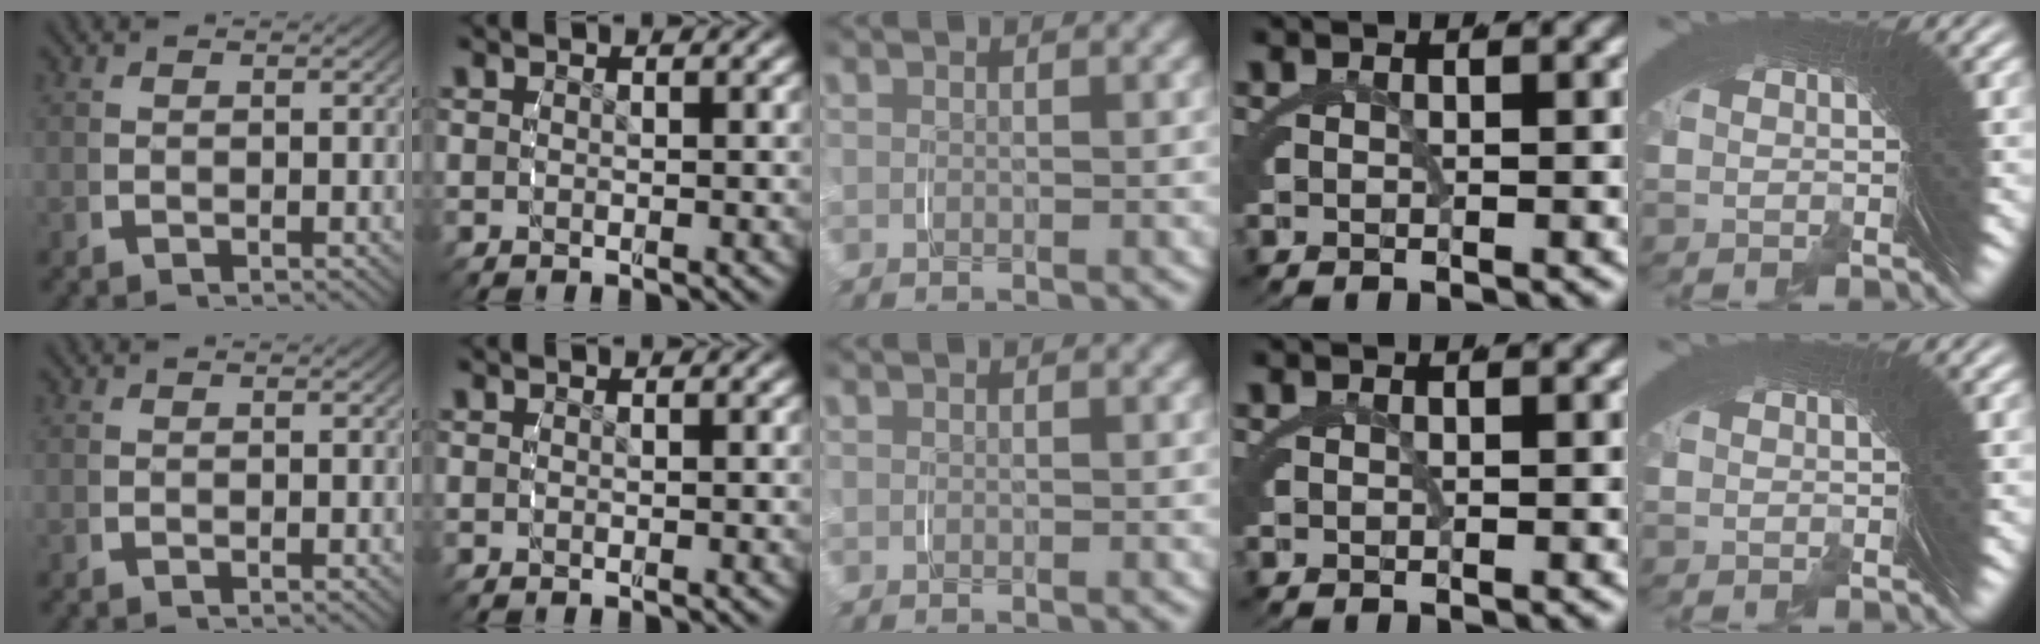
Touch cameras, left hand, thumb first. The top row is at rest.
{}